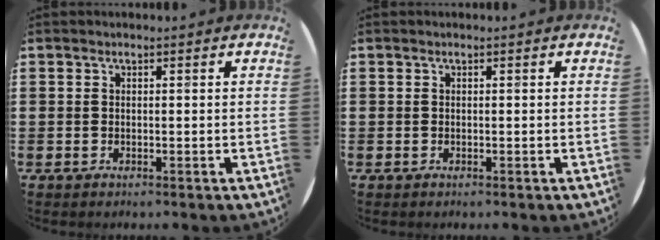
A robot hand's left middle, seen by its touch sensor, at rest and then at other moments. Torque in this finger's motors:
{"motor_torque": [0.17, -0.15, 0.00, -0.01]}